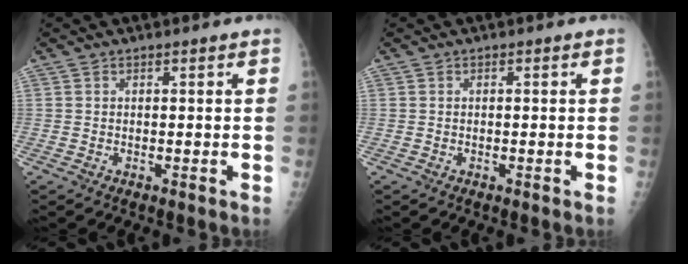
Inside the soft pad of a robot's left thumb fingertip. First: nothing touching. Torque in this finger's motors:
{"motor_torque": [0.00, 0.00, 0.00, 0.00, 0.00]}